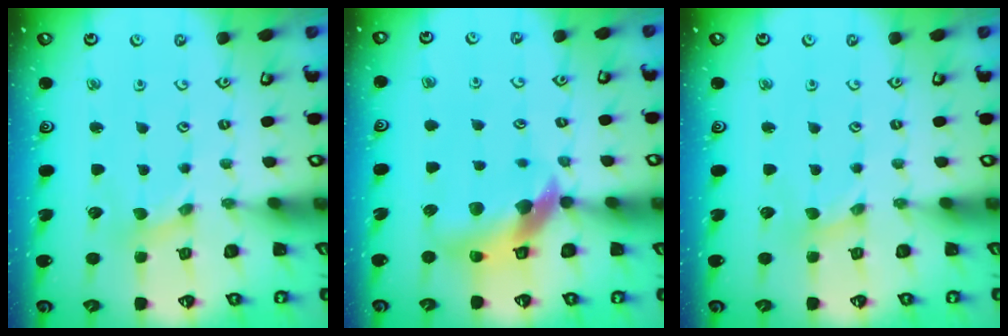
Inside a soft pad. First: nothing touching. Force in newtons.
{"total": 12.5, "press": 12.4, "slide": 1.9}
{"total": 0.0}